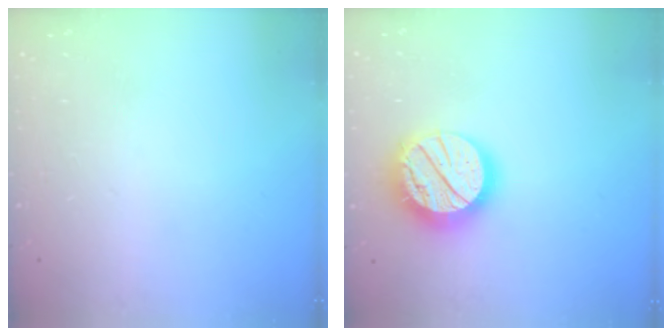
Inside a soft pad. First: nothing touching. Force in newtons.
{"total": 19.1, "press": 19.0, "slide": 1.6}